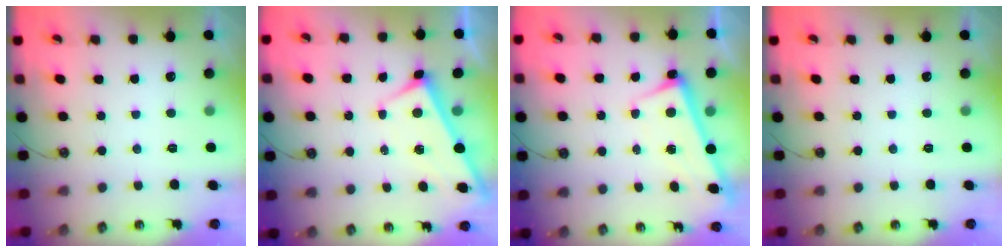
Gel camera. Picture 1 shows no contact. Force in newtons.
{"total": 3.0, "press": 3.0, "slide": 0.1}
{"total": 2.7, "press": 2.7, "slide": 0.4}
{"total": 0.0}